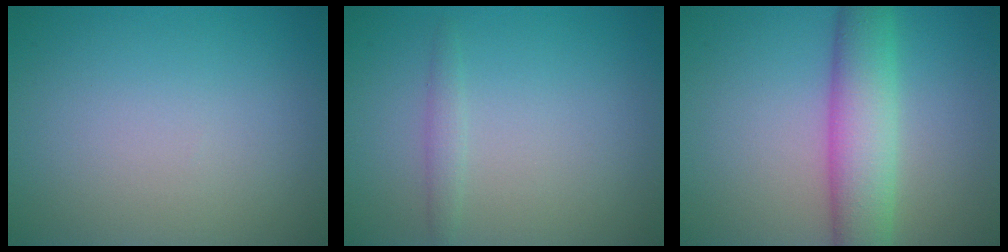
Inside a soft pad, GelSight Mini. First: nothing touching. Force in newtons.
{"total": 1.1, "press": 1.0, "slide": 0.1}
{"total": 5.9, "press": 5.9, "slide": 0.3}